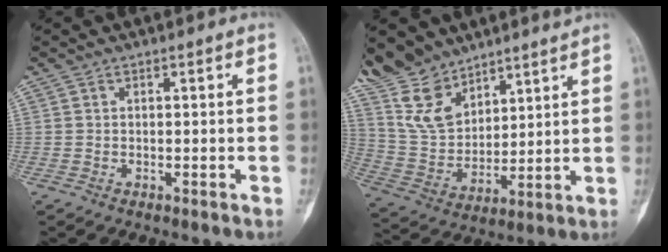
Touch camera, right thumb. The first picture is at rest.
{"total": 13.7, "force": [11.5, 6.1, 4.3], "torque": [-0.064, -0.058, 0.234]}